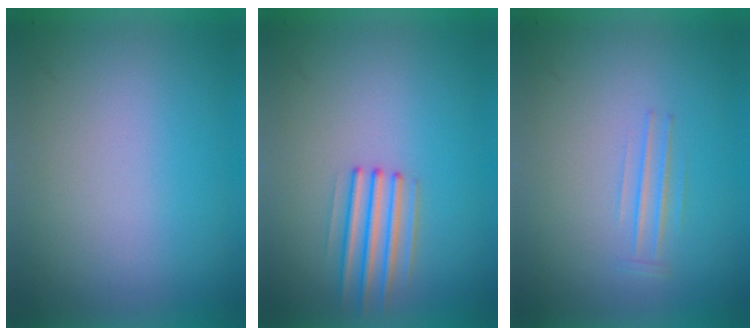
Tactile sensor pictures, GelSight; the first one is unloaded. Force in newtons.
{"total": 2.2}
{"total": 1.1}